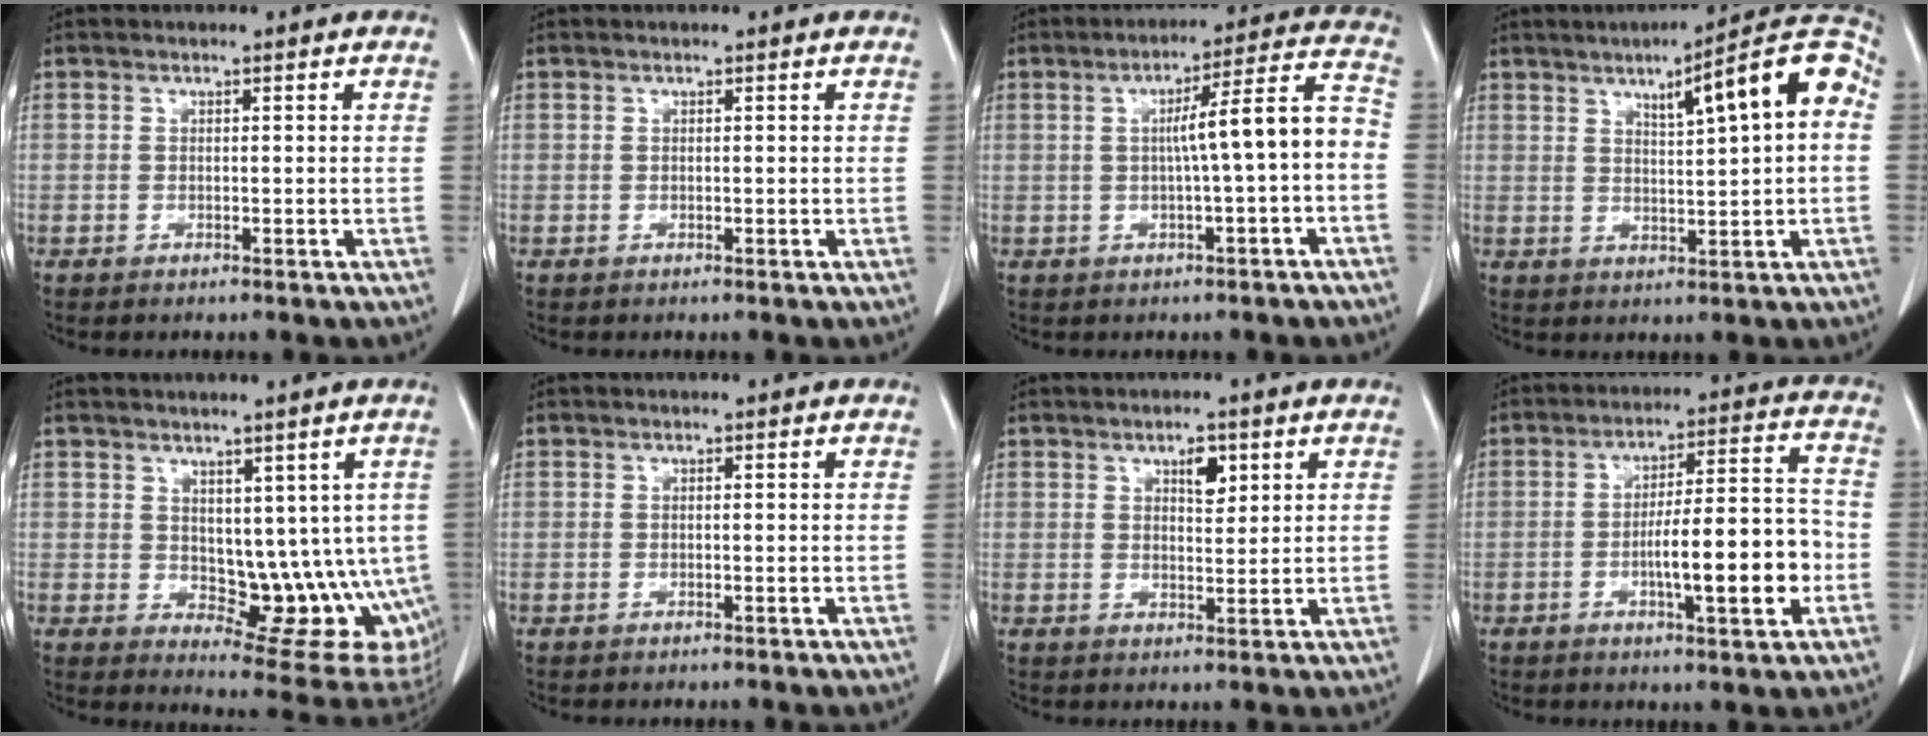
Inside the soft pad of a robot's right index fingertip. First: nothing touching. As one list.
[{"total": 0.0}, {"total": 8.8, "force": [-0.8, 0.0, 8.8], "torque": [-0.124, 0.028, -0.012]}, {"total": 12.1, "force": [3.5, 1.5, 11.5], "torque": [-0.158, 0.028, 0.045]}, {"total": 12.5, "force": [0.1, 7.0, 10.3], "torque": [-0.104, -0.003, 0.022]}, {"total": 0.0}, {"total": 3.3, "force": [1.9, 1.4, 2.4], "torque": [-0.037, -0.003, 0.033]}, {"total": 12.2, "force": [-3.2, 1.7, 11.7], "torque": [-0.185, 0.015, -0.044]}]